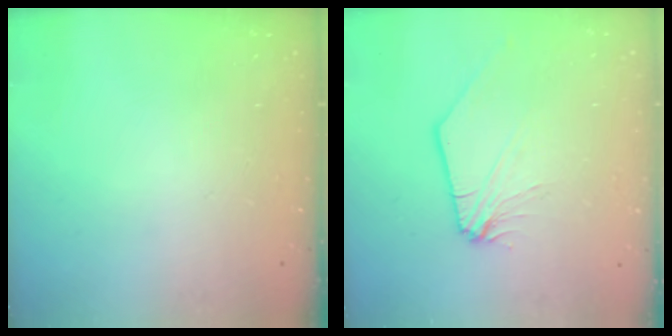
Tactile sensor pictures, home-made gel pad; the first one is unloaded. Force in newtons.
{"total": 0.0}